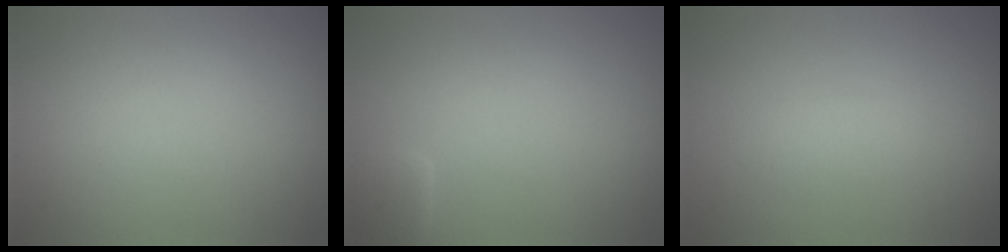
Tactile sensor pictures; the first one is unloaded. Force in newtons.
{"total": 1.3, "press": 1.3, "slide": 0.2}
{"total": 1.3, "press": 1.3, "slide": 0.1}